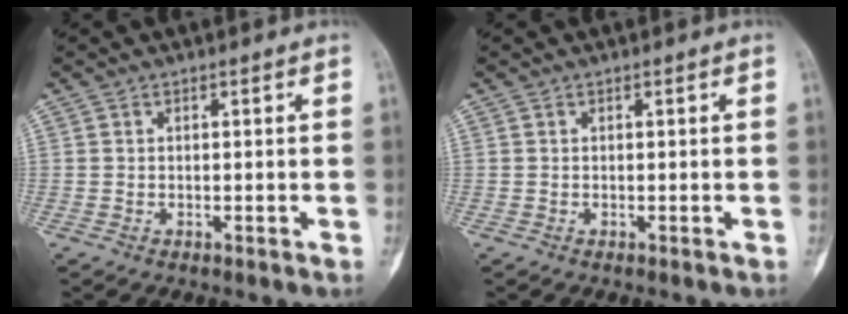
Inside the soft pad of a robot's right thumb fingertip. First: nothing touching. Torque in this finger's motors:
{"motor_torque": [0.37, 0.41, 0.30, -0.15, -0.03]}